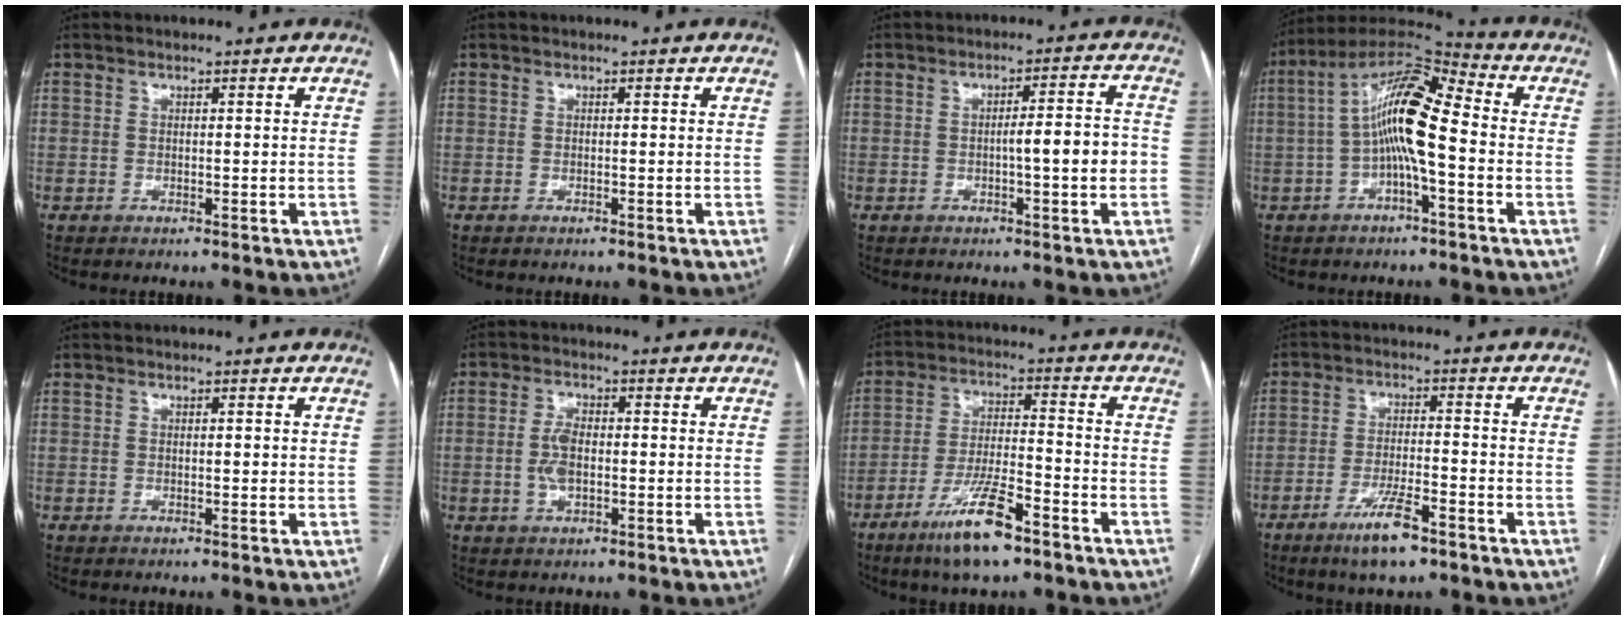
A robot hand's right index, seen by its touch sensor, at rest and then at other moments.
{"total": 0.0}
{"total": 6.1, "force": [-1.3, 0.3, 6.0], "torque": [-0.085, 0.014, -0.016]}
{"total": 12.5, "force": [-0.9, 2.7, 12.1], "torque": [-0.229, 0.035, -0.021]}
{"total": 0.8, "force": [0.2, 0.3, 0.8], "torque": [-0.011, 0.000, 0.002]}
{"total": 4.3, "force": [-0.5, 2.0, 3.8], "torque": [-0.082, 0.003, -0.009]}
{"total": 10.7, "force": [-6.9, 1.7, 8.0], "torque": [-0.155, -0.017, -0.125]}
{"total": 7.1, "force": [-4.7, 1.1, 5.2], "torque": [-0.101, -0.009, -0.080]}